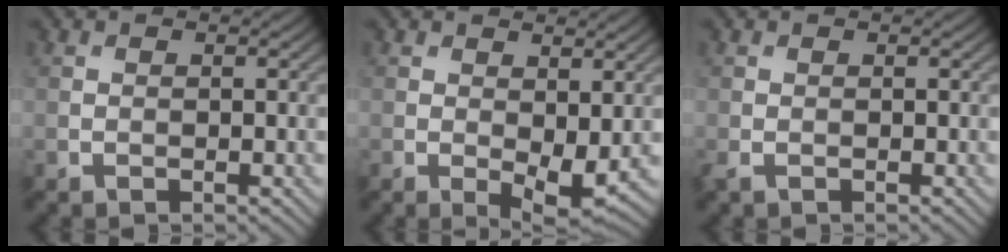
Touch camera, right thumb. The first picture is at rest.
{"total": 4.1, "force": [0.1, 1.9, 3.6], "torque": [-0.063, -0.008, 0.008]}
{"total": 0.8, "force": [-0.4, 0.3, 0.6], "torque": [-0.024, -0.001, -0.007]}